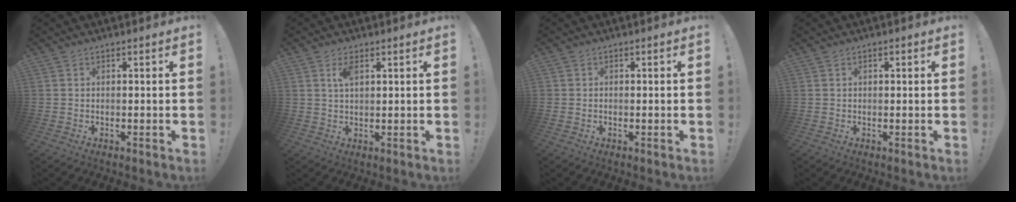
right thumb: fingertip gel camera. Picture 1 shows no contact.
{"total": 3.5, "force": [1.5, 1.6, 2.7], "torque": [-0.047, 0.000, 0.024]}
{"total": 0.7, "force": [-0.2, 0.6, 0.0], "torque": [0.001, 0.004, -0.003]}
{"total": 0.6, "force": [0.0, 0.4, 0.4], "torque": [-0.008, 0.004, -0.001]}